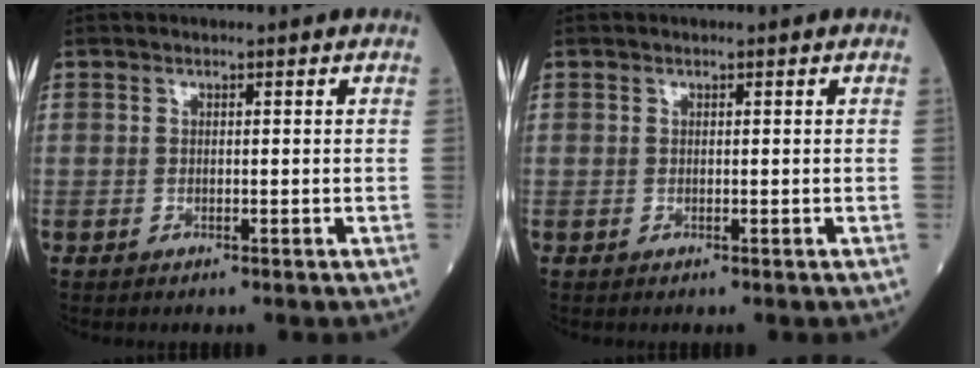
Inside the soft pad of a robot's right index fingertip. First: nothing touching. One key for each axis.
{"total": 0.0}